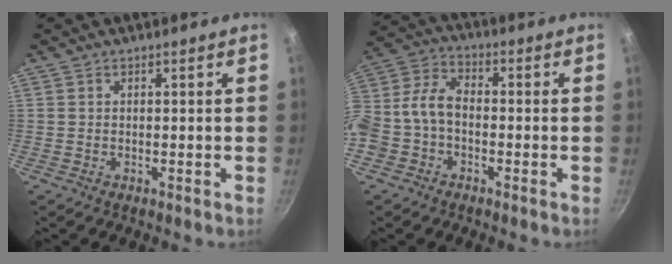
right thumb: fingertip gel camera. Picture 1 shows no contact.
{"total": 9.7, "force": [-2.5, 7.0, 6.3], "torque": [-0.122, 0.046, -0.063]}